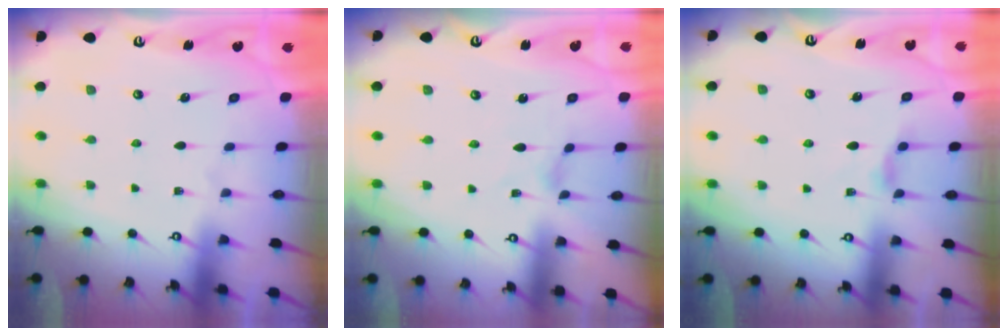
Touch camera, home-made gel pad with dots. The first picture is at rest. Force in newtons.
{"total": 0.0}
{"total": 4.3, "press": 4.3, "slide": 0.6}